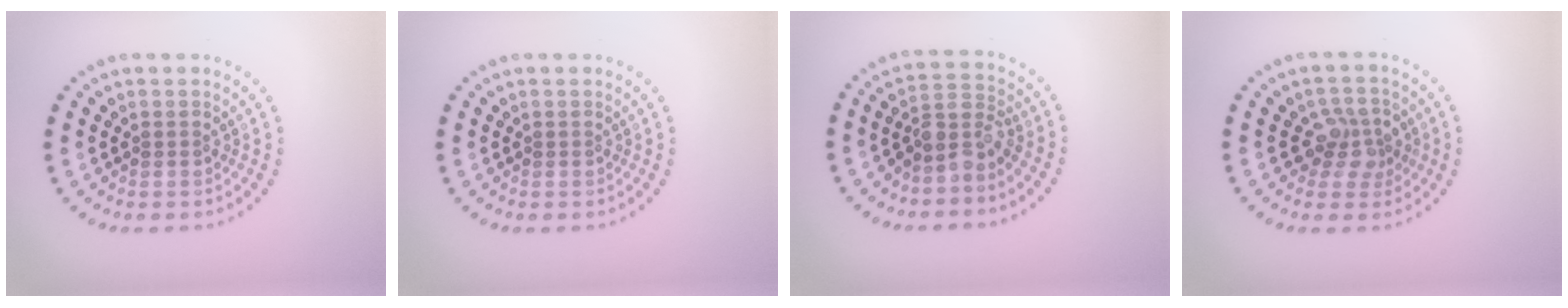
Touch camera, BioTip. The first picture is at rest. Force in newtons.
{"total": 0.0}
{"total": 3.1, "press": 2.3, "slide": 2.1}
{"total": 2.9, "press": 2.7, "slide": 1.0}